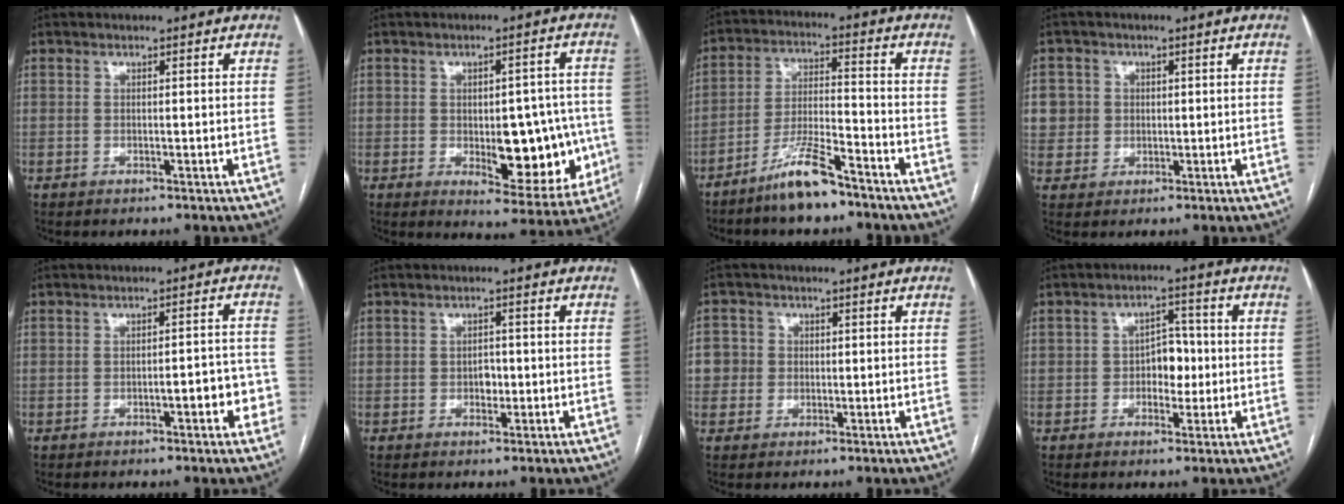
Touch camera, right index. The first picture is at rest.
{"total": 12.9, "force": [-2.4, 5.7, 11.3], "torque": [-0.127, 0.009, -0.013]}
{"total": 8.9, "force": [-6.8, 1.1, 5.6], "torque": [-0.112, -0.012, -0.130]}
{"total": 6.0, "force": [1.0, 5.8, 0.6], "torque": [-0.010, 0.018, 0.024]}
{"total": 4.7, "force": [-1.9, 1.3, 4.1], "torque": [-0.043, 0.017, -0.023]}
{"total": 1.9, "force": [-0.5, 1.3, 1.3], "torque": [-0.016, 0.005, -0.005]}
{"total": 4.2, "force": [0.0, 4.2, 0.4], "torque": [0.003, 0.017, 0.000]}
{"total": 4.8, "force": [-0.6, 3.0, 3.6], "torque": [-0.049, 0.015, -0.010]}